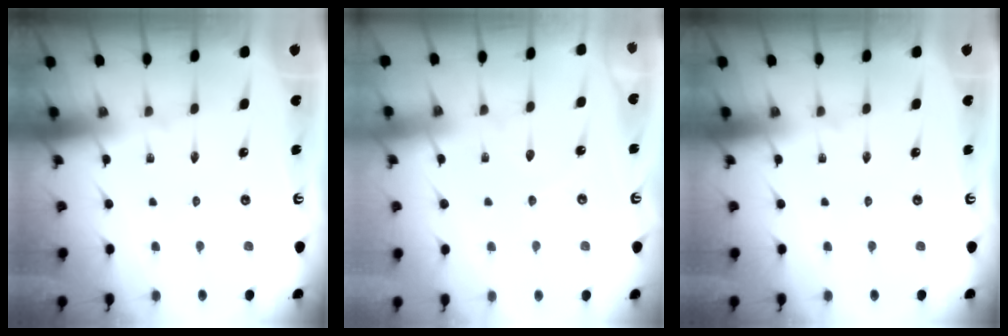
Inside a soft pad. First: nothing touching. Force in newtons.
{"total": 2.6, "press": 2.6, "slide": 0.3}
{"total": 0.0}